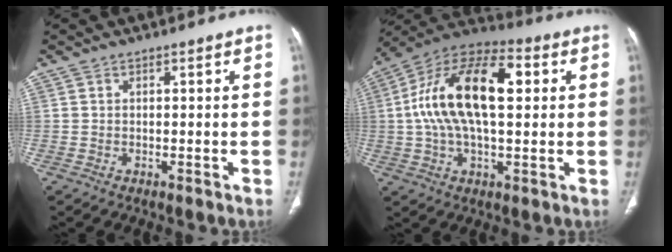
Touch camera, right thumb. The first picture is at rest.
{"total": 20.2, "force": [3.2, 9.8, 17.3], "torque": [-0.309, 0.029, 0.045]}